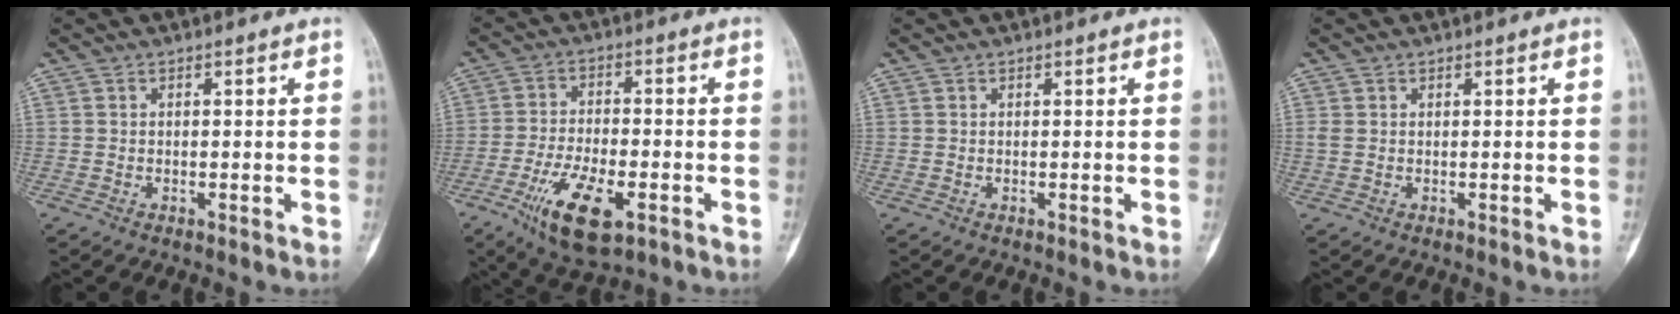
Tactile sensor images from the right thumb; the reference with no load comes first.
{"total": 12.2, "force": [-5.6, 4.9, 9.7], "torque": [-0.177, 0.008, -0.092]}
{"total": 0.0}
{"total": 1.1, "force": [0.2, 0.7, 0.7], "torque": [-0.024, 0.005, 0.009]}